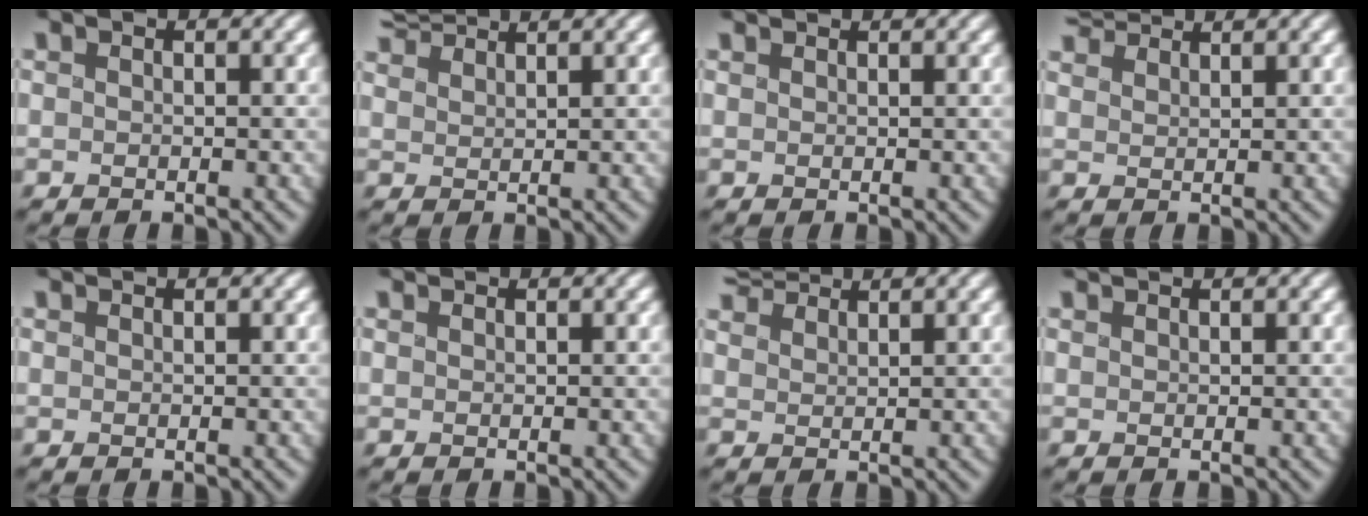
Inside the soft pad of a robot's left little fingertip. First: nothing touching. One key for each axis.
{"total": 3.6, "fx": 3.4, "fy": 0.3, "fz": 1.1, "tx": -0.033, "ty": 0.021, "tz": 0.065}
{"total": 1.1, "fx": 1.1, "fy": -0.1, "fz": 0.1, "tx": -0.005, "ty": 0.010, "tz": 0.021}
{"total": 3.4, "fx": 3.2, "fy": 0.6, "fz": 1.1, "tx": -0.032, "ty": 0.020, "tz": 0.058}
{"total": 1.0, "fx": 1.0, "fy": -0.2, "fz": 0.1, "tx": -0.004, "ty": 0.010, "tz": 0.019}
{"total": 1.4, "fx": 1.3, "fy": 0.0, "fz": 0.3, "tx": -0.009, "ty": 0.012, "tz": 0.023}
{"total": 4.0, "fx": 3.7, "fy": 0.7, "fz": 1.3, "tx": -0.039, "ty": 0.021, "tz": 0.066}
{"total": 1.3, "fx": 1.3, "fy": -0.2, "fz": 0.2, "tx": -0.005, "ty": 0.012, "tz": 0.023}